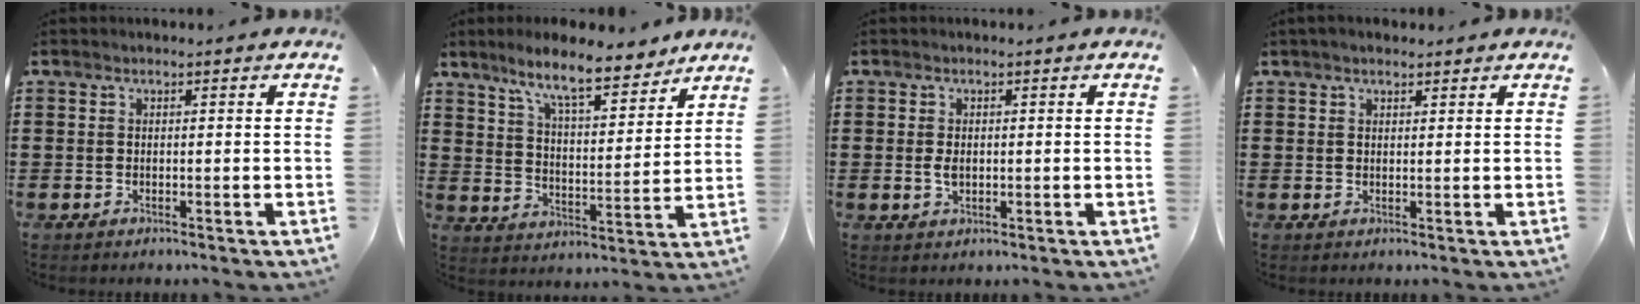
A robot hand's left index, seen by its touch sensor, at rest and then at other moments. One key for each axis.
{"total": 9.3, "fx": 7.8, "fy": 1.3, "fz": 4.9, "tx": -0.112, "ty": -0.031, "tz": 0.136}
{"total": 2.1, "fx": 0.0, "fy": 1.2, "fz": 1.8, "tx": -0.043, "ty": 0.001, "tz": -0.003}
{"total": 1.5, "fx": 1.3, "fy": 0.5, "fz": 0.6, "tx": -0.014, "ty": 0.004, "tz": 0.024}